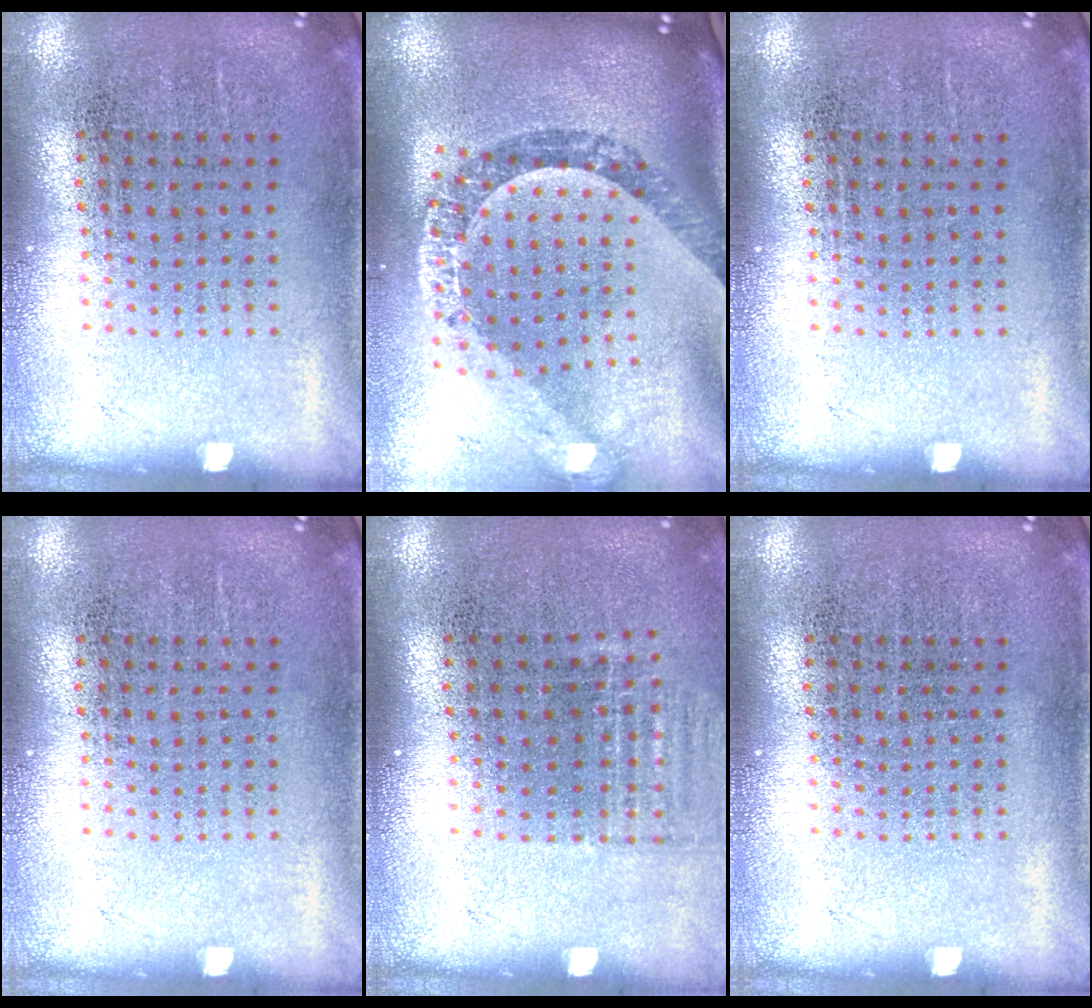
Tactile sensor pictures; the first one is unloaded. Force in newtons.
{"total": 2.4, "press": 1.9, "slide": 1.5}
{"total": 0.0}
{"total": 0.0}
{"total": 0.9, "press": 0.9, "slide": 0.3}
{"total": 0.0}